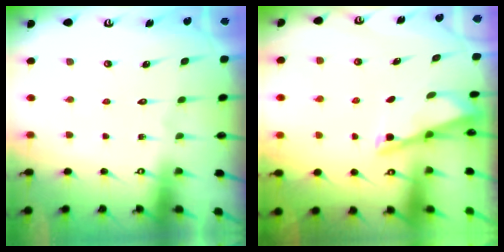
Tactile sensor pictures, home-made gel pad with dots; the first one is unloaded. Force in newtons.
{"total": 2.7, "press": 2.7, "slide": 0.3}